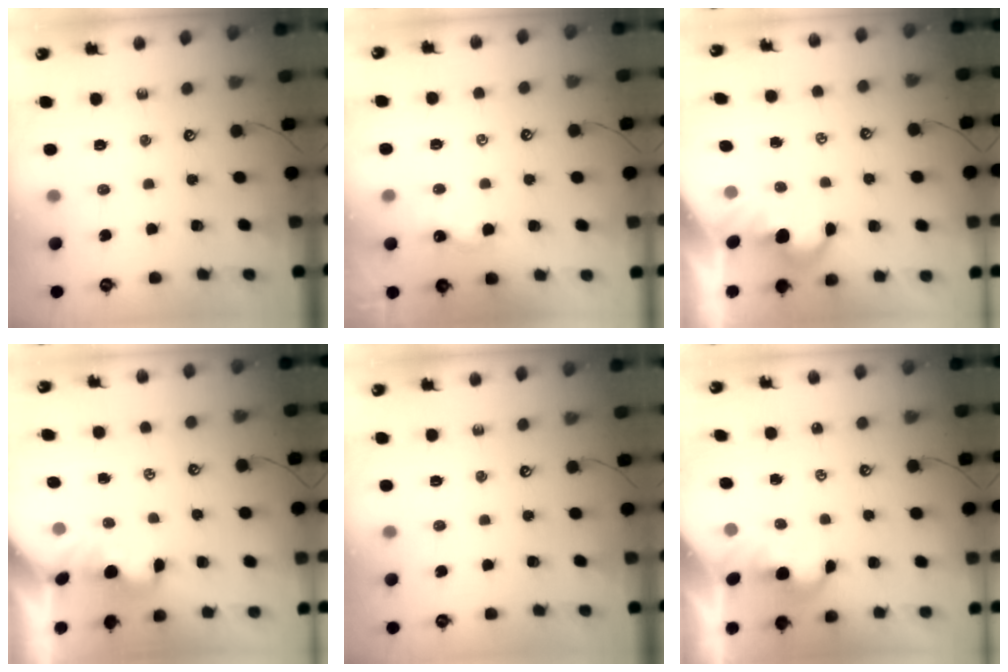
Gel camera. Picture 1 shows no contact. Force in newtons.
{"total": 0.9, "press": 0.9, "slide": 0.3}
{"total": 0.9, "press": 0.6, "slide": 0.7}
{"total": 1.2, "press": 1.1, "slide": 0.3}
{"total": 0.0}
{"total": 2.0, "press": 1.9, "slide": 0.4}